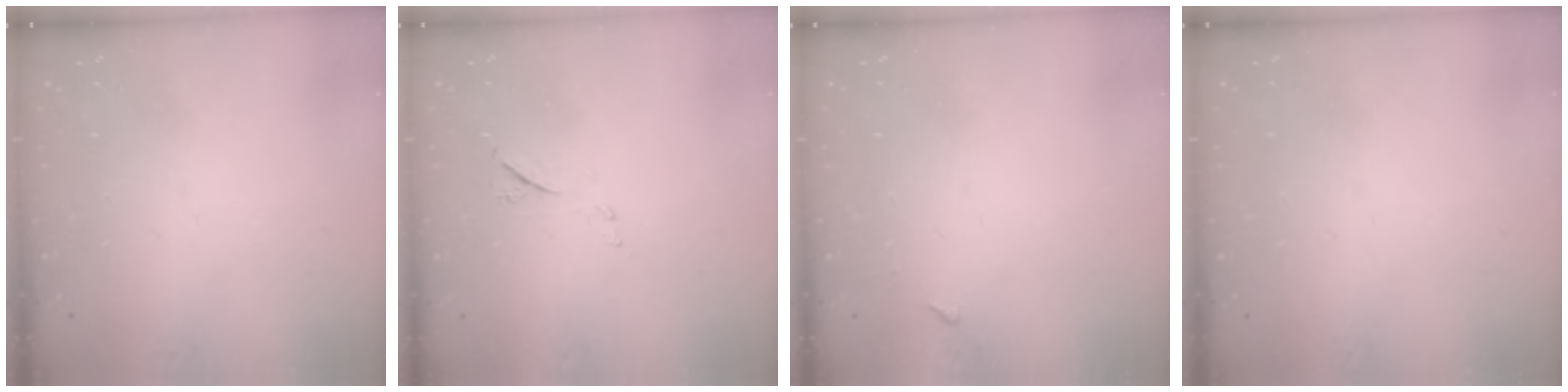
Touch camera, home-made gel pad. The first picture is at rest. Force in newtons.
{"total": 5.6, "press": 5.6, "slide": 0.7}
{"total": 3.2, "press": 3.2, "slide": 0.4}
{"total": 0.0}